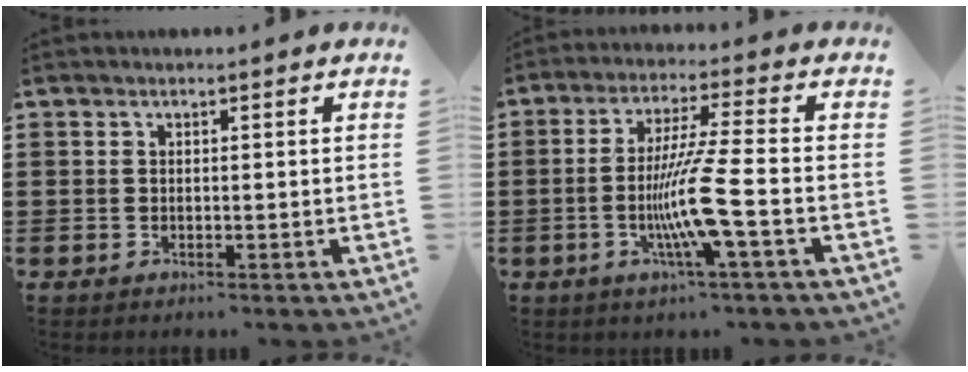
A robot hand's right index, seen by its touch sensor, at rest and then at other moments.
{"total": 9.3, "force": [-2.7, -0.5, 8.9], "torque": [-0.177, -0.019, -0.059]}